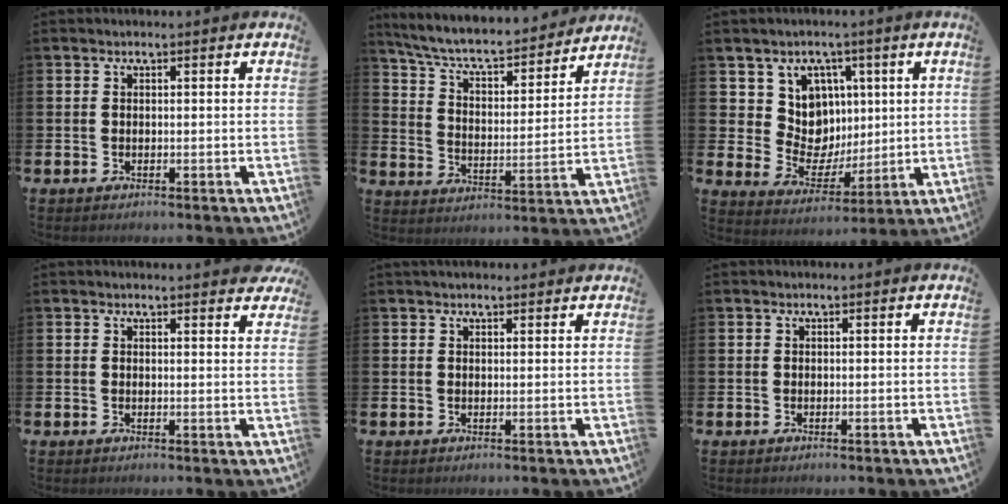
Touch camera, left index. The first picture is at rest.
{"total": 7.5, "force": [6.9, 1.5, 2.5], "torque": [-0.075, -0.054, 0.114]}
{"total": 8.2, "force": [3.2, 7.3, 2.1], "torque": [-0.072, -0.020, 0.063]}
{"total": 1.8, "force": [1.8, 0.0, 0.1], "torque": [0.012, -0.014, 0.030]}
{"total": 1.3, "force": [1.2, 0.4, 0.3], "torque": [0.006, 0.000, 0.019]}
{"total": 0.0}